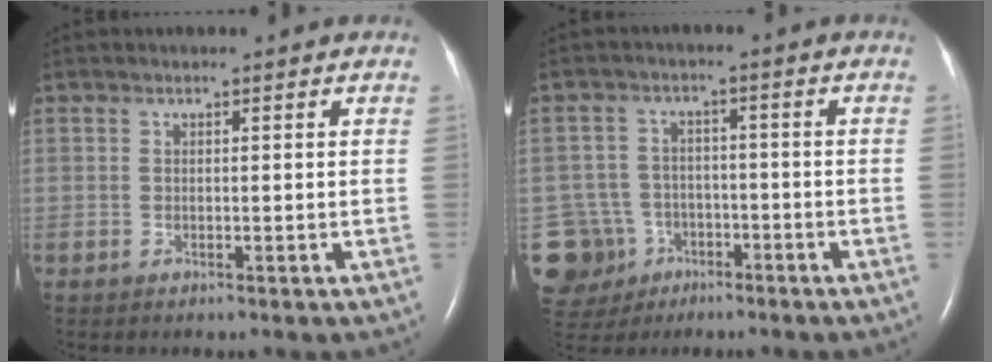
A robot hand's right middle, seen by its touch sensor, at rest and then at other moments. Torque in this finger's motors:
{"motor_torque": [1.36, -0.78, 0.67, 0.05]}